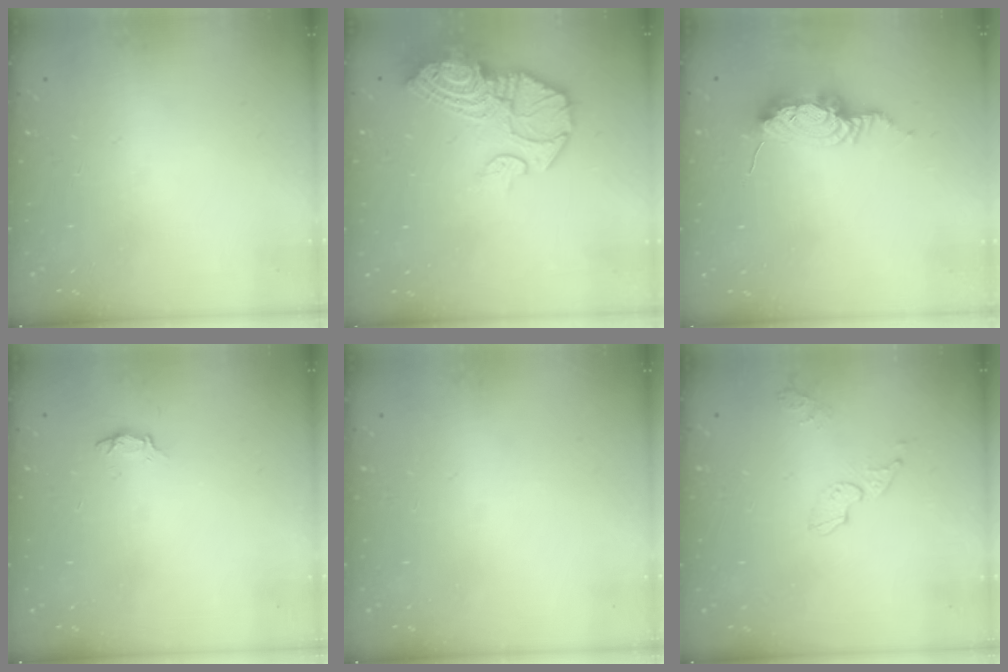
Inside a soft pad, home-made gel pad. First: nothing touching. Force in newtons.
{"total": 16.1, "press": 16.1, "slide": 1.3}
{"total": 8.7, "press": 8.6, "slide": 1.1}
{"total": 3.1, "press": 3.1, "slide": 0.4}
{"total": 0.0}
{"total": 4.4, "press": 4.4, "slide": 0.4}